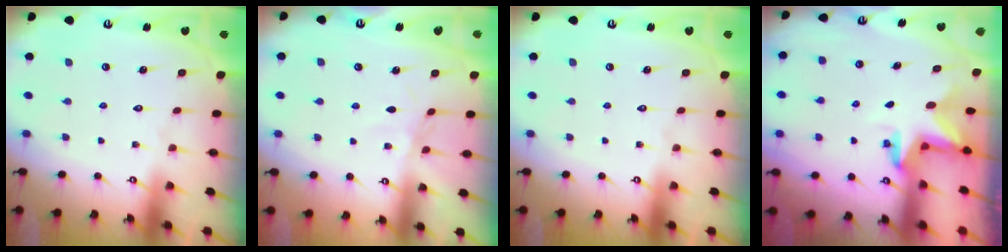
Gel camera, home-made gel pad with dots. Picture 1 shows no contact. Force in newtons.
{"total": 1.9, "press": 1.9, "slide": 0.5}
{"total": 0.0}
{"total": 2.8, "press": 2.8, "slide": 0.2}